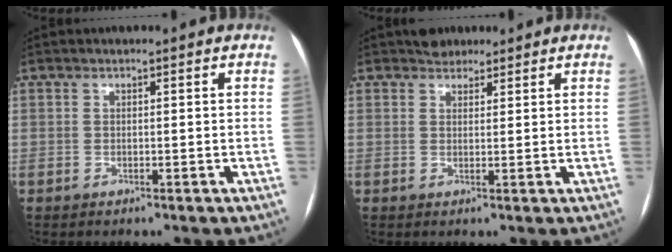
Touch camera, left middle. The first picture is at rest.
{"total": 2.7, "force": [2.2, 1.5, 0.4], "torque": [-0.005, 0.010, 0.034]}